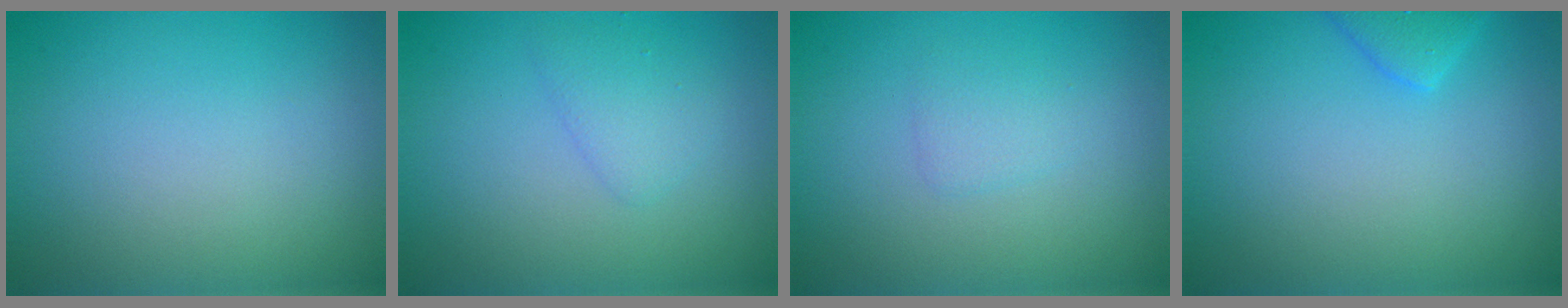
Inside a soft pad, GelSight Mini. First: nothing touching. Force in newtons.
{"total": 1.7, "press": 1.7, "slide": 0.1}
{"total": 1.2, "press": 1.2, "slide": 0.1}
{"total": 2.1, "press": 2.1, "slide": 0.1}